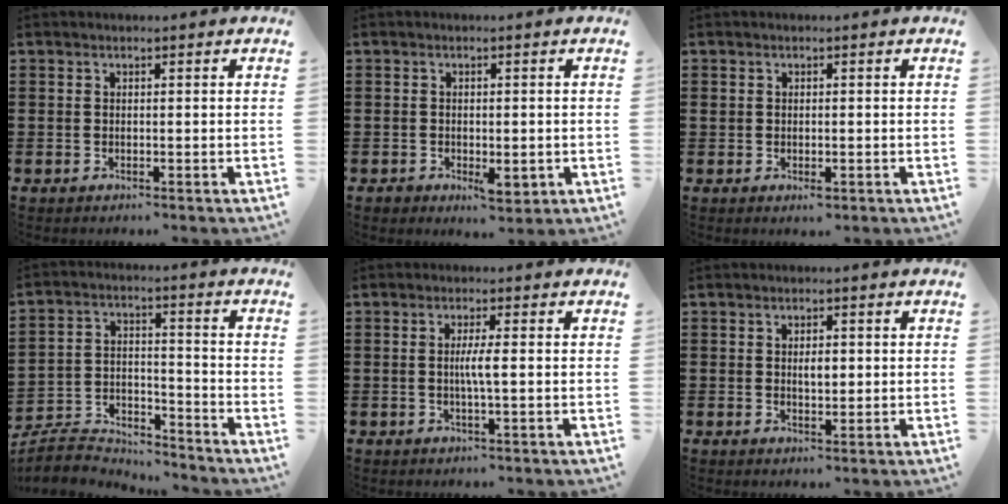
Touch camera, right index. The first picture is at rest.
{"total": 1.7, "force": [-0.5, 1.0, 1.3], "torque": [-0.024, 0.000, -0.008]}
{"total": 1.2, "force": [-0.1, 0.9, 0.8], "torque": [-0.018, 0.003, -0.003]}
{"total": 5.5, "force": [-5.3, 1.0, 0.5], "torque": [-0.022, 0.005, -0.111]}
{"total": 3.0, "force": [-0.1, -0.1, 3.0], "torque": [-0.055, -0.006, -0.006]}
{"total": 2.4, "force": [0.2, 1.0, 2.2], "torque": [-0.035, 0.001, 0.000]}